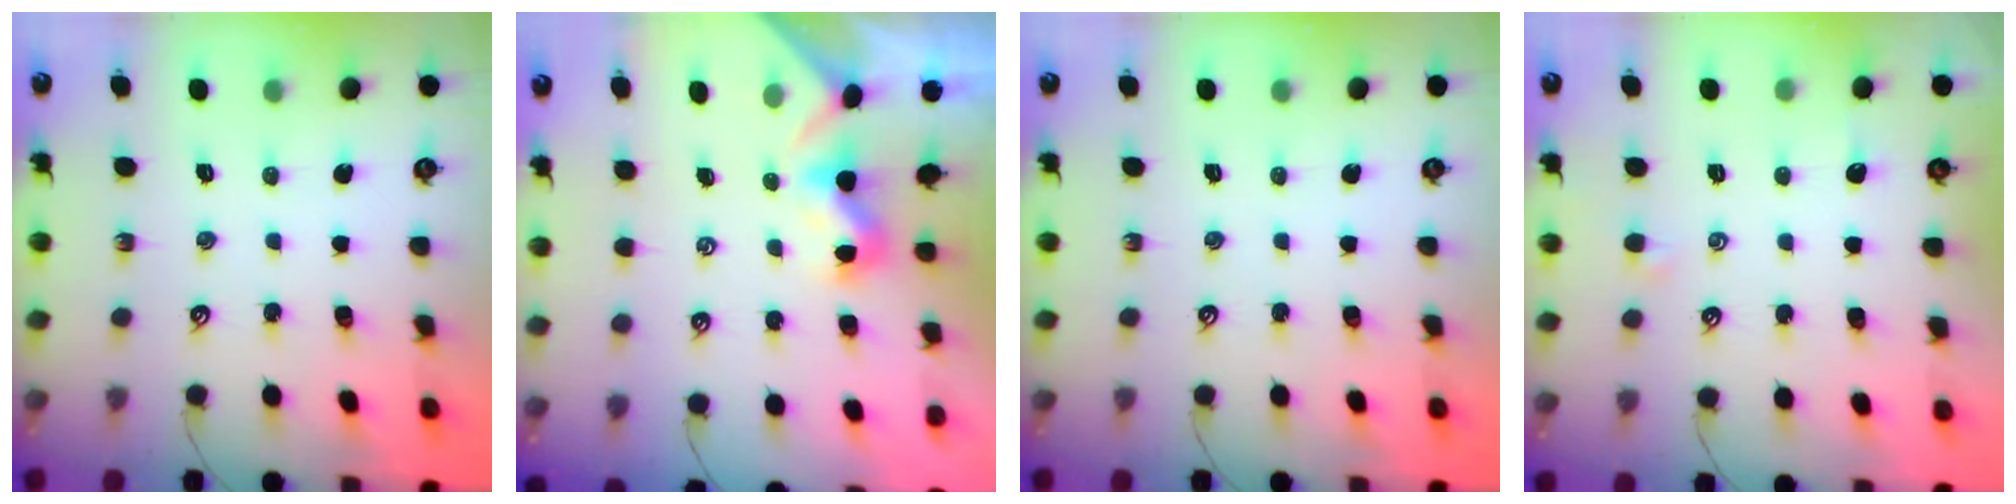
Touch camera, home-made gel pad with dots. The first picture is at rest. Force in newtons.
{"total": 1.4, "press": 1.3, "slide": 0.5}
{"total": 0.0}
{"total": 1.4, "press": 1.3, "slide": 0.4}